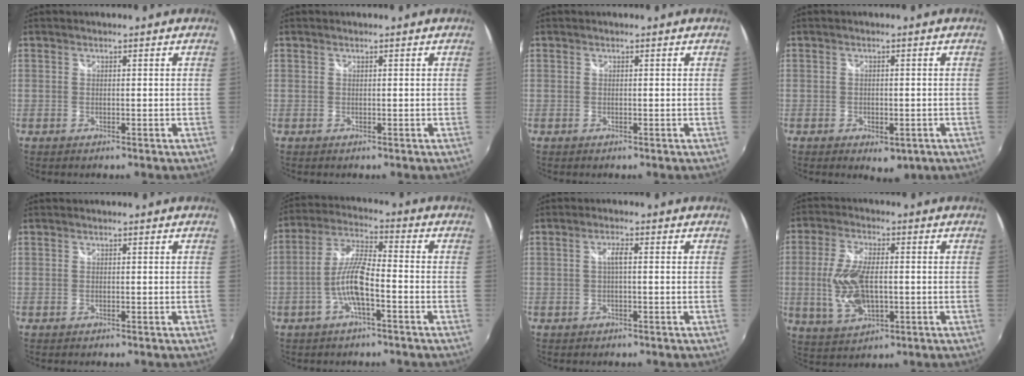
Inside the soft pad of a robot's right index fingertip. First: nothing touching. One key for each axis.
{"total": 0.0}
{"total": 0.0}
{"total": 4.5, "fx": -2.1, "fy": 2.8, "fz": 2.9, "tx": -0.049, "ty": -0.015, "tz": -0.024}
{"total": 0.0}
{"total": 8.5, "fx": -3.2, "fy": 1.5, "fz": 7.7, "tx": -0.166, "ty": 0.008, "tz": -0.060}
{"total": 2.2, "fx": 0.1, "fy": 0.1, "fz": 2.2, "tx": -0.042, "ty": 0.005, "tz": 0.000}
{"total": 11.3, "fx": -1.0, "fy": 5.5, "fz": 9.8, "tx": -0.200, "ty": -0.005, "tz": -0.012}